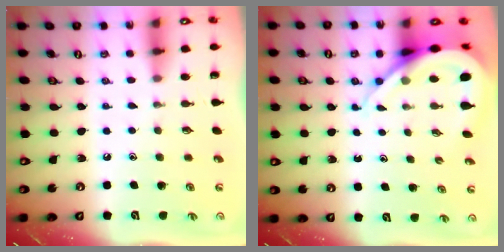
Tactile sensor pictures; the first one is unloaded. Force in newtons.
{"total": 10.7, "press": 10.6, "slide": 1.0}